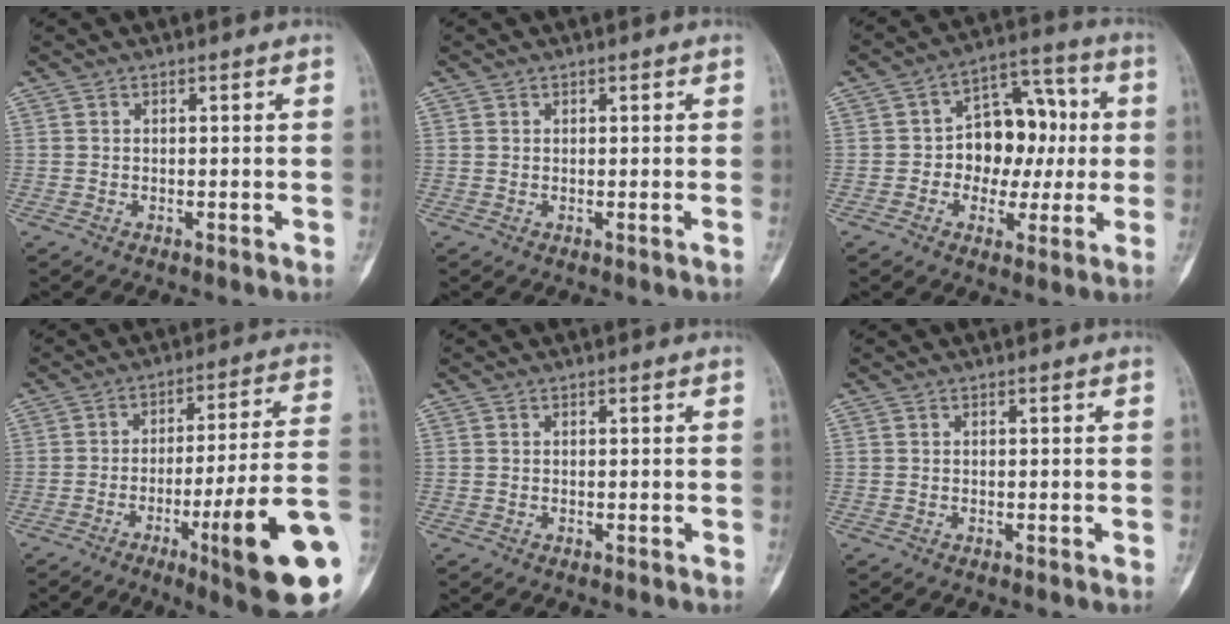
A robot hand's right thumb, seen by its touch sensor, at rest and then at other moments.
{"total": 0.0}
{"total": 13.2, "force": [0.1, 9.5, 9.1], "torque": [-0.082, 0.034, -0.003]}
{"total": 20.8, "force": [-6.9, 2.3, 19.5], "torque": [-0.238, 0.013, -0.099]}
{"total": 0.0}
{"total": 0.0}